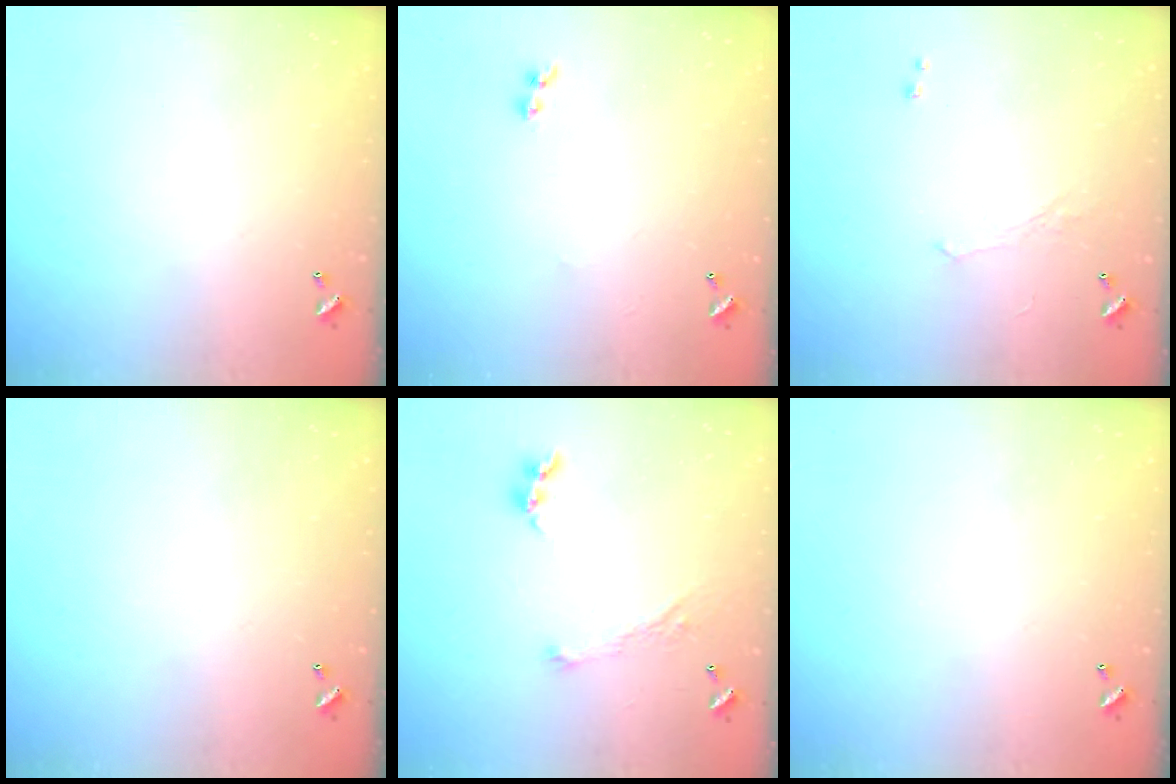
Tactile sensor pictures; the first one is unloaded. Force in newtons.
{"total": 1.9, "press": 1.7, "slide": 0.9}
{"total": 0.9, "press": 0.7, "slide": 0.5}
{"total": 0.0}
{"total": 2.9, "press": 2.8, "slide": 0.4}
{"total": 0.0}